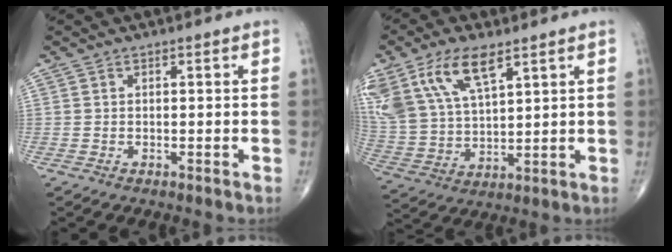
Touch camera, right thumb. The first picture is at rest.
{"total": 17.4, "force": [9.4, 8.3, 12.2], "torque": [-0.257, -0.016, 0.190]}